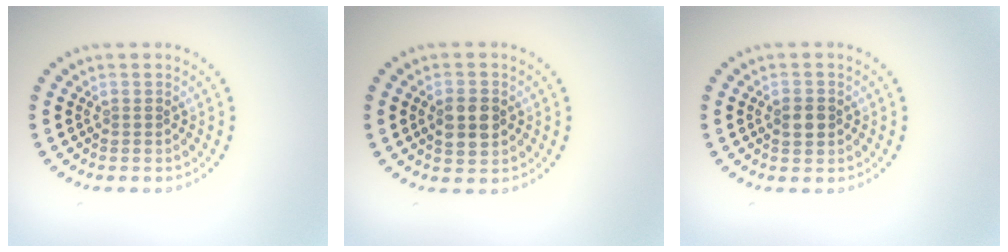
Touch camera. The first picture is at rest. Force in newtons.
{"total": 3.2, "press": 3.2, "slide": 0.1}
{"total": 2.2, "press": 2.2, "slide": 0.0}